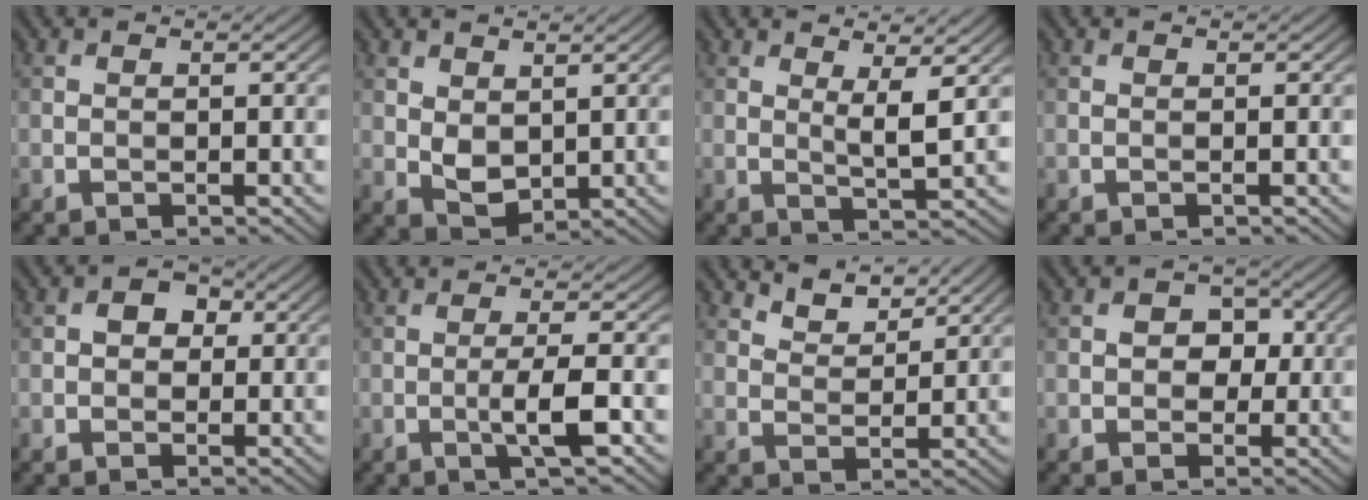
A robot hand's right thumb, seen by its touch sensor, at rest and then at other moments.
{"total": 3.8, "force": [1.4, 2.5, 2.5], "torque": [-0.056, -0.008, 0.032]}
{"total": 3.4, "force": [1.5, 0.4, 3.1], "torque": [-0.065, -0.006, 0.029]}
{"total": 0.0}
{"total": 2.7, "force": [0.3, 2.3, 1.4], "torque": [-0.023, 0.005, -0.002]}
{"total": 3.9, "force": [-1.1, 0.3, 3.8], "torque": [-0.066, 0.009, -0.028]}
{"total": 3.8, "force": [3.3, 1.4, 1.5], "torque": [-0.033, -0.005, 0.070]}
{"total": 3.4, "force": [0.0, 2.8, 1.8], "torque": [-0.021, 0.002, -0.012]}